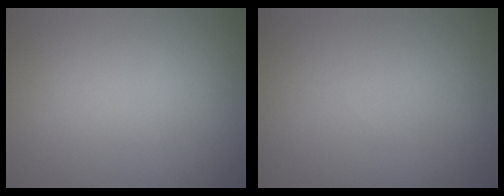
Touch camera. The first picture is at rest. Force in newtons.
{"total": 0.0}